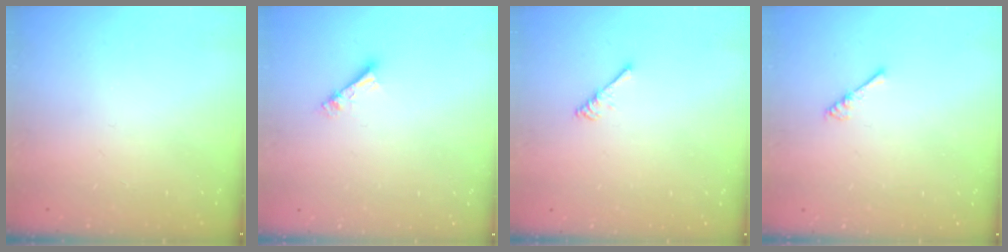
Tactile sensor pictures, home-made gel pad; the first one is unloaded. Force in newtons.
{"total": 4.4, "press": 4.4, "slide": 0.2}
{"total": 2.7, "press": 2.6, "slide": 0.5}
{"total": 1.8, "press": 1.7, "slide": 0.4}